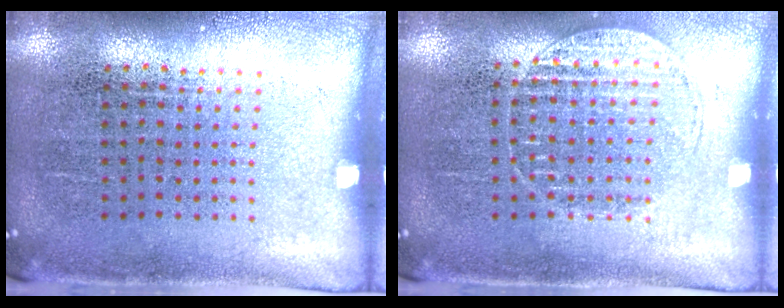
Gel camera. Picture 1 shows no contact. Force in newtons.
{"total": 1.2, "press": 1.1, "slide": 0.4}